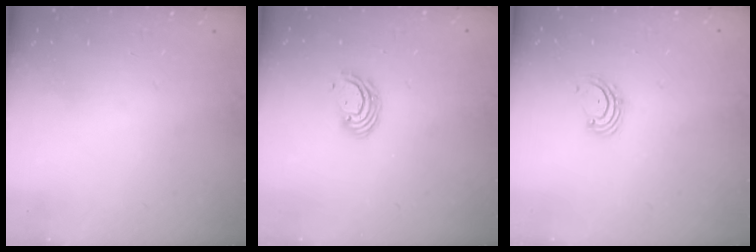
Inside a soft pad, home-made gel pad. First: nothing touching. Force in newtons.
{"total": 4.5, "press": 4.5, "slide": 0.3}
{"total": 2.5, "press": 2.4, "slide": 0.4}